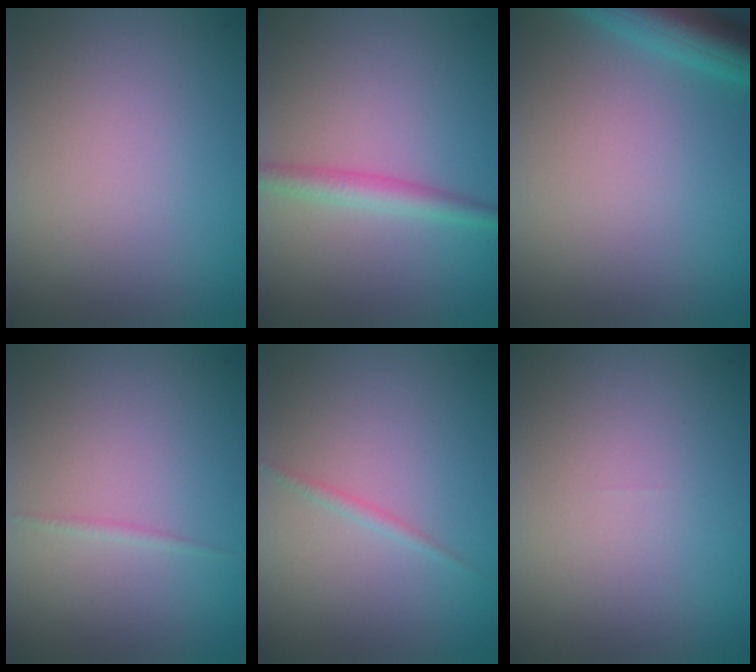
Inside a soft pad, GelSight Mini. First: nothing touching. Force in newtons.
{"total": 2.4, "press": 2.4, "slide": 0.0}
{"total": 5.1, "press": 5.1, "slide": 0.3}
{"total": 0.6, "press": 0.6, "slide": 0.0}
{"total": 0.8, "press": 0.8, "slide": 0.1}
{"total": 0.0}